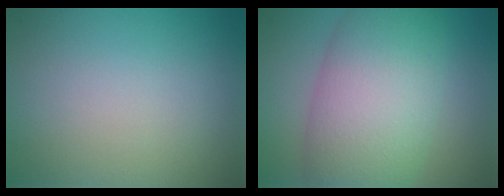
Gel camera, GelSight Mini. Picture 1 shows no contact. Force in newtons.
{"total": 9.2, "press": 9.2, "slide": 0.4}